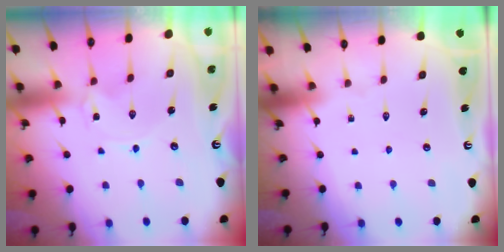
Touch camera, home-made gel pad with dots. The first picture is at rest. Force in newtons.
{"total": 0.0}